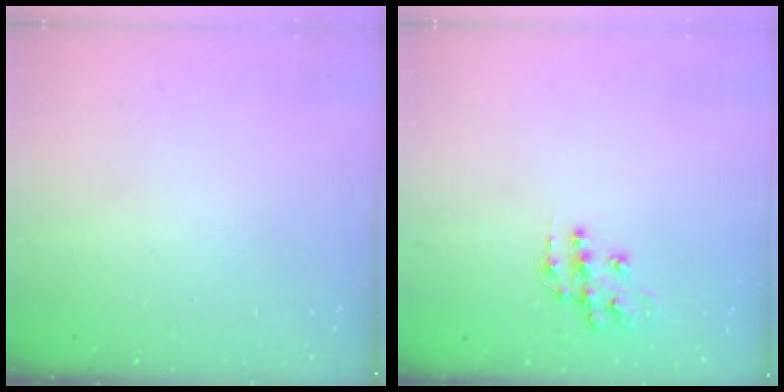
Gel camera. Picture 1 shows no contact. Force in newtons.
{"total": 10.6, "press": 10.6, "slide": 0.6}